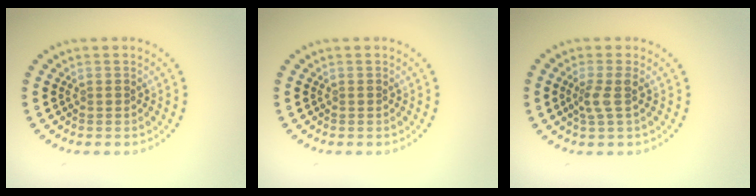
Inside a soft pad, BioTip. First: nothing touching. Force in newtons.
{"total": 0.0}
{"total": 1.8, "press": 1.4, "slide": 1.2}